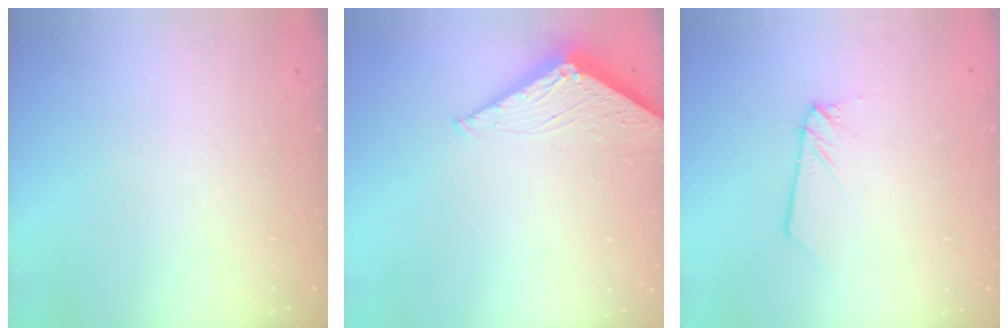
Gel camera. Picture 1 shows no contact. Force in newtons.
{"total": 3.0, "press": 2.9, "slide": 0.3}
{"total": 2.4, "press": 2.4, "slide": 0.1}